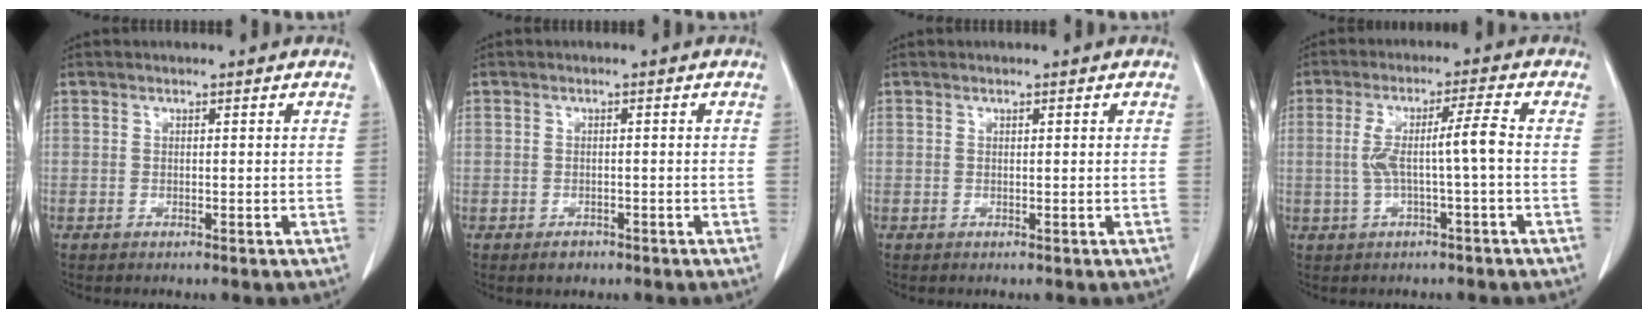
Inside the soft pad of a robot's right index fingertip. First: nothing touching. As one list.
[{"total": 1.8, "force": [-1.2, 1.2, 0.6], "torque": [-0.007, 0.002, -0.013]}, {"total": 0.0}, {"total": 6.3, "force": [-0.5, -0.1, 6.2], "torque": [-0.123, 0.019, -0.005]}]